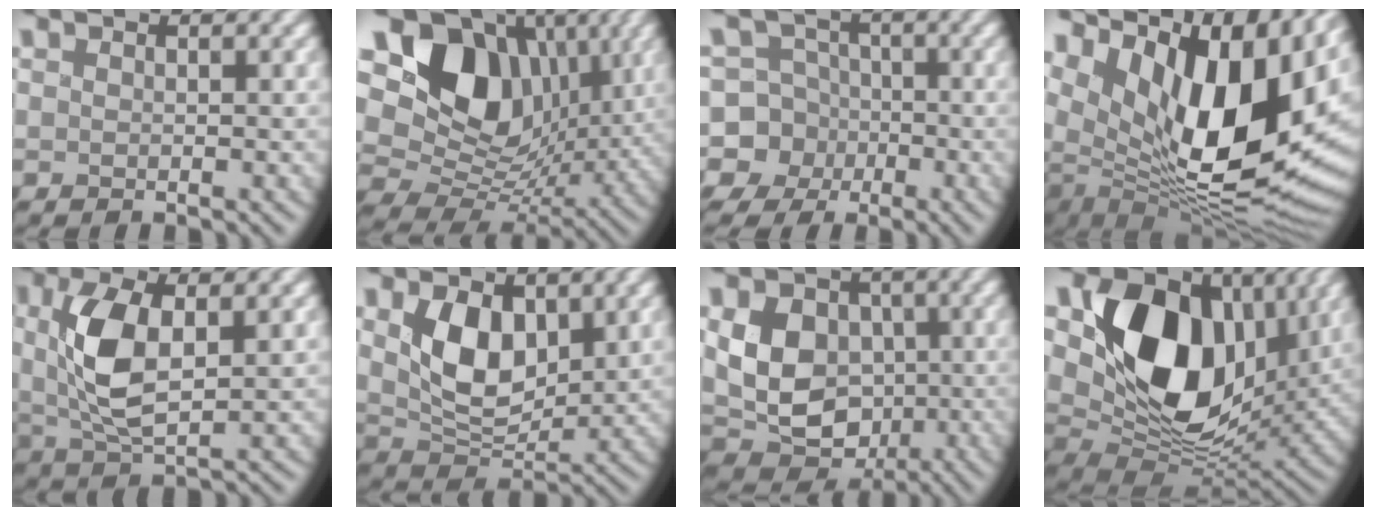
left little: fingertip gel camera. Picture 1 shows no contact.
{"total": 16.4, "force": [4.3, 12.3, 10.0], "torque": [-0.195, 0.017, 0.074]}
{"total": 10.1, "force": [-3.3, 9.3, 2.1], "torque": [-0.052, 0.012, -0.095]}
{"total": 18.7, "force": [4.2, 11.5, 14.2], "torque": [-0.239, 0.007, 0.079]}
{"total": 6.7, "force": [0.7, 3.0, 5.9], "torque": [-0.123, -0.001, 0.013]}
{"total": 6.5, "force": [1.7, 4.0, 4.9], "torque": [-0.091, -0.014, 0.028]}
{"total": 9.5, "force": [0.4, 7.4, 5.9], "torque": [-0.113, 0.000, -0.006]}
{"total": 15.9, "force": [4.2, 11.2, 10.6], "torque": [-0.183, -0.001, 0.070]}